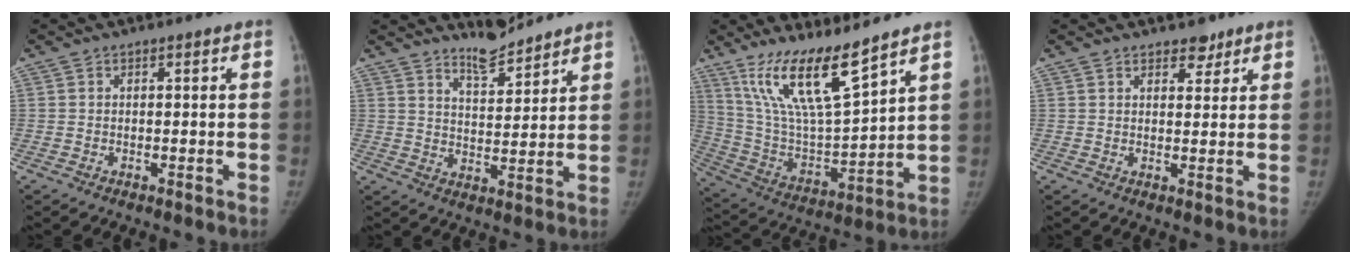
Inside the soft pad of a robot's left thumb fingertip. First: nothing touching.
{"total": 6.4, "force": [6.0, 1.3, 1.8], "torque": [-0.018, -0.051, 0.108]}
{"total": 16.7, "force": [11.9, 3.0, 11.4], "torque": [-0.195, -0.069, 0.240]}
{"total": 3.3, "force": [2.5, 1.8, 1.2], "torque": [0.004, -0.015, 0.035]}